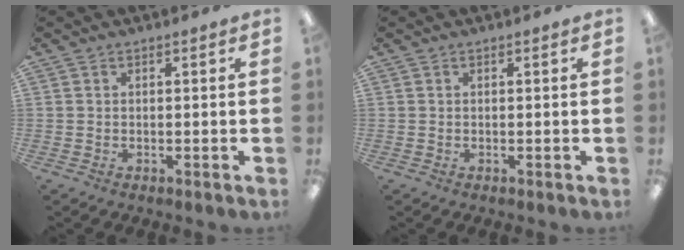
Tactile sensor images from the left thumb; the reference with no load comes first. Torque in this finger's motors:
{"motor_torque": [-0.12, 0.00, 0.03, 0.44, 0.00]}